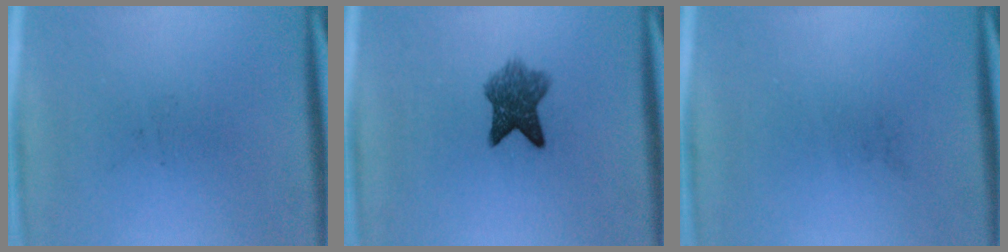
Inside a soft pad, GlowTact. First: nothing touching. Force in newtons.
{"total": 5.8}
{"total": 0.0}